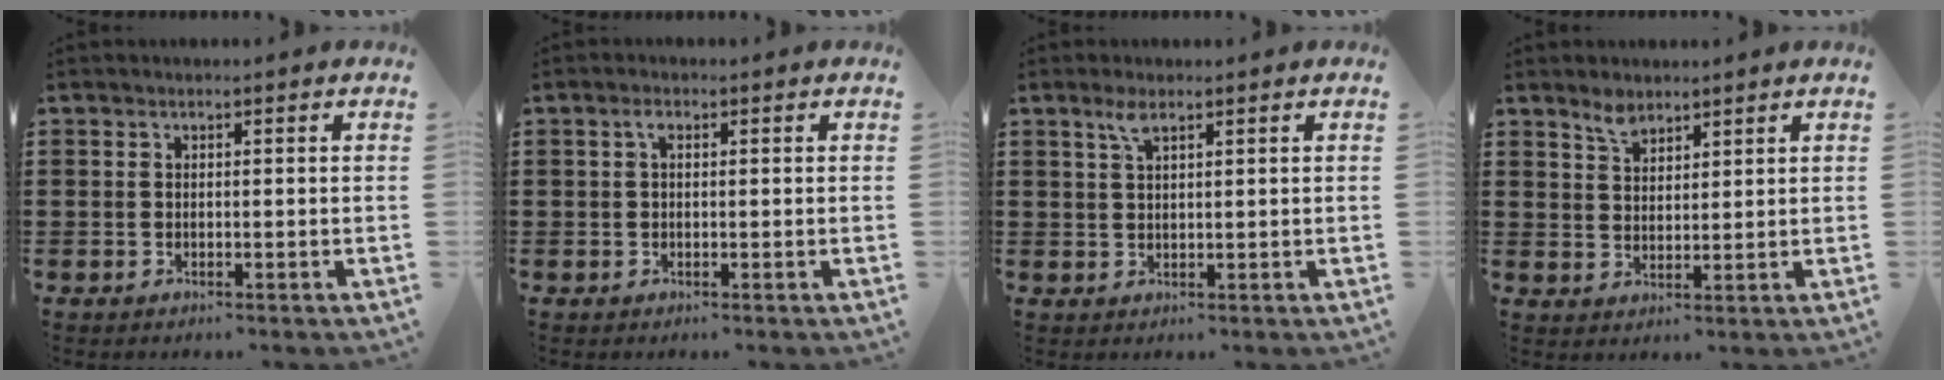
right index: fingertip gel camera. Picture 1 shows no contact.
{"total": 1.4, "force": [0.3, 0.7, 1.2], "torque": [-0.026, 0.006, 0.004]}
{"total": 2.5, "force": [1.5, 0.7, 1.9], "torque": [-0.043, 0.004, 0.026]}
{"total": 3.1, "force": [2.6, 1.4, 1.0], "torque": [-0.026, 0.002, 0.051]}